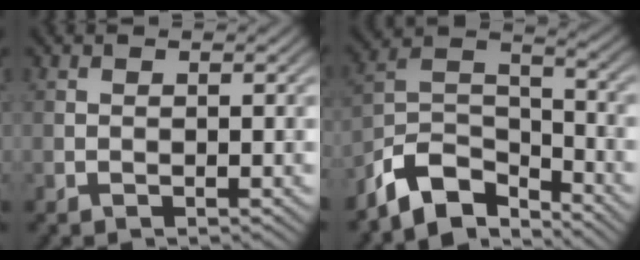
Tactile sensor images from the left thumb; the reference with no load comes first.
{"total": 9.6, "force": [-7.3, 4.0, 4.7], "torque": [-0.086, -0.002, -0.155]}